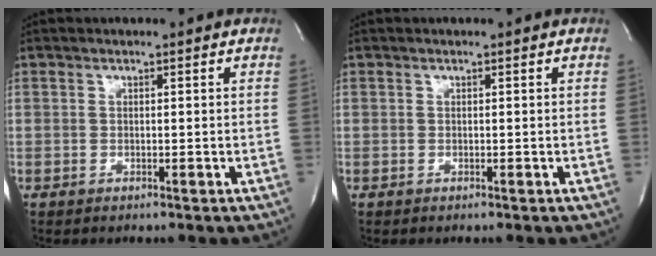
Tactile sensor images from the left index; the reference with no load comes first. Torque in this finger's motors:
{"motor_torque": [-0.12, 0.06, 0.00, -0.01]}